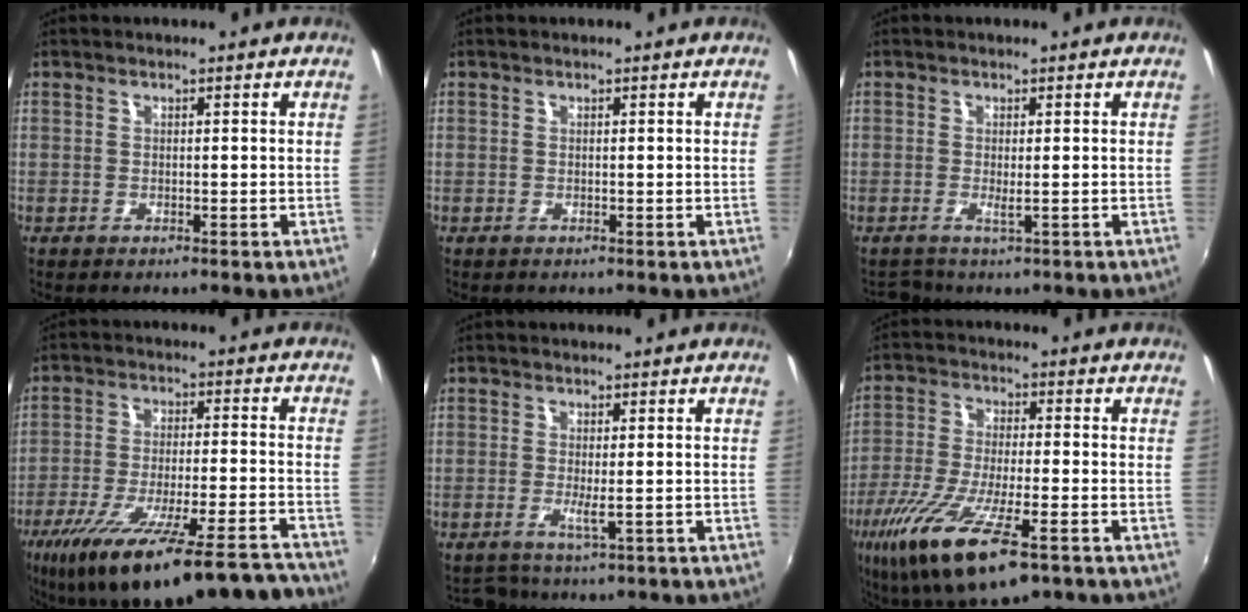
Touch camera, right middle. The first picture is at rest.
{"total": 0.0}
{"total": 1.4, "force": [-0.8, 0.3, 1.1], "torque": [-0.028, -0.002, -0.015]}
{"total": 25.7, "force": [-20.2, 5.3, 15.0], "torque": [-0.257, -0.055, -0.294]}
{"total": 2.5, "force": [-1.2, 0.8, 2.1], "torque": [-0.045, -0.007, -0.019]}
{"total": 19.2, "force": [-10.2, 5.4, 15.4], "torque": [-0.313, -0.068, -0.184]}